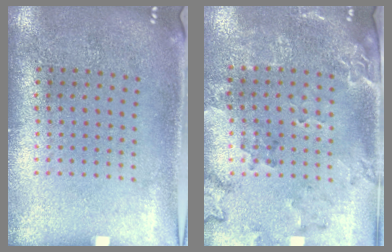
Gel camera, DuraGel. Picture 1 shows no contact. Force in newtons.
{"total": 1.9, "press": 1.7, "slide": 1.0}